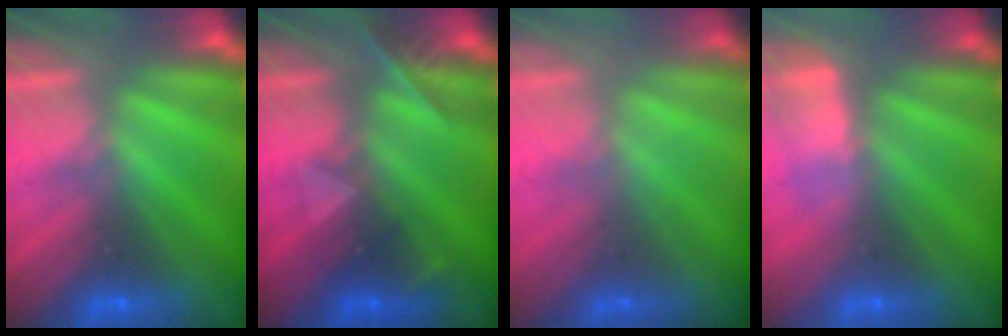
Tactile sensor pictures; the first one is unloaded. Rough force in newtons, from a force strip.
{"total": 2.4}
{"total": 1.3}
{"total": 3.0}